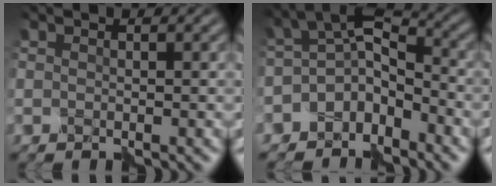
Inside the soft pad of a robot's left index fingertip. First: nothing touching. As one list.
[{"total": 3.7, "force": [-2.7, 2.0, 1.7], "torque": [-0.021, 0.002, -0.061]}]